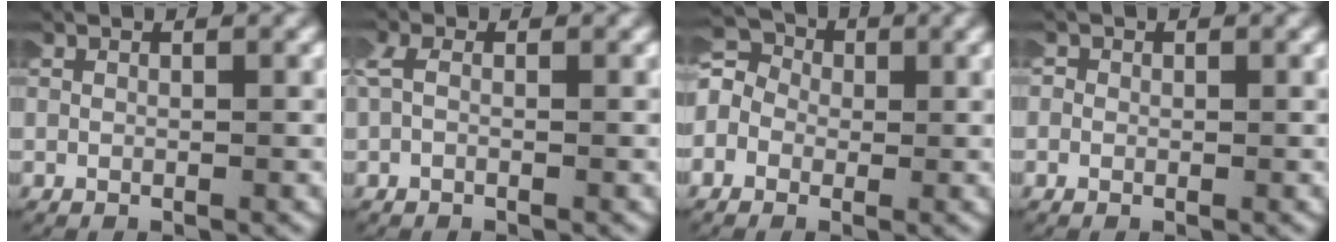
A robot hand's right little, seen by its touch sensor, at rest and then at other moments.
{"total": 1.1, "force": [0.5, 0.5, 0.8], "torque": [-0.020, 0.003, 0.007]}
{"total": 6.9, "force": [1.4, 5.8, 3.3], "torque": [-0.073, 0.013, 0.003]}
{"total": 1.1, "force": [0.0, 1.1, 0.2], "torque": [-0.006, 0.002, -0.006]}